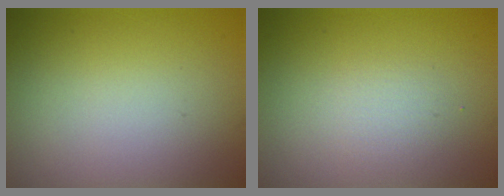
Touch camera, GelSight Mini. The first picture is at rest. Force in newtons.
{"total": 1.4, "press": 1.3, "slide": 0.1}